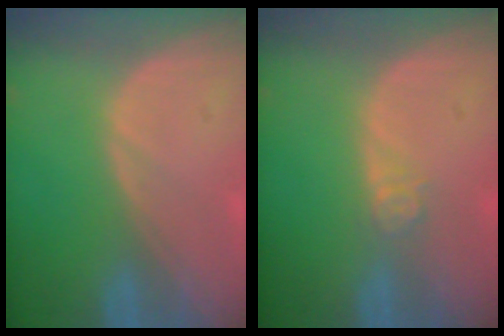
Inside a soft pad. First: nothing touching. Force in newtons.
{"total": 2.4, "press": 2.0, "slide": 1.3}